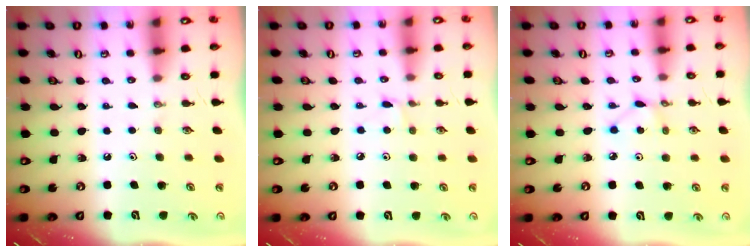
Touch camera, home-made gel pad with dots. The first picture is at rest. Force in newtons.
{"total": 4.0, "press": 4.0, "slide": 0.4}
{"total": 2.8, "press": 2.8, "slide": 0.3}